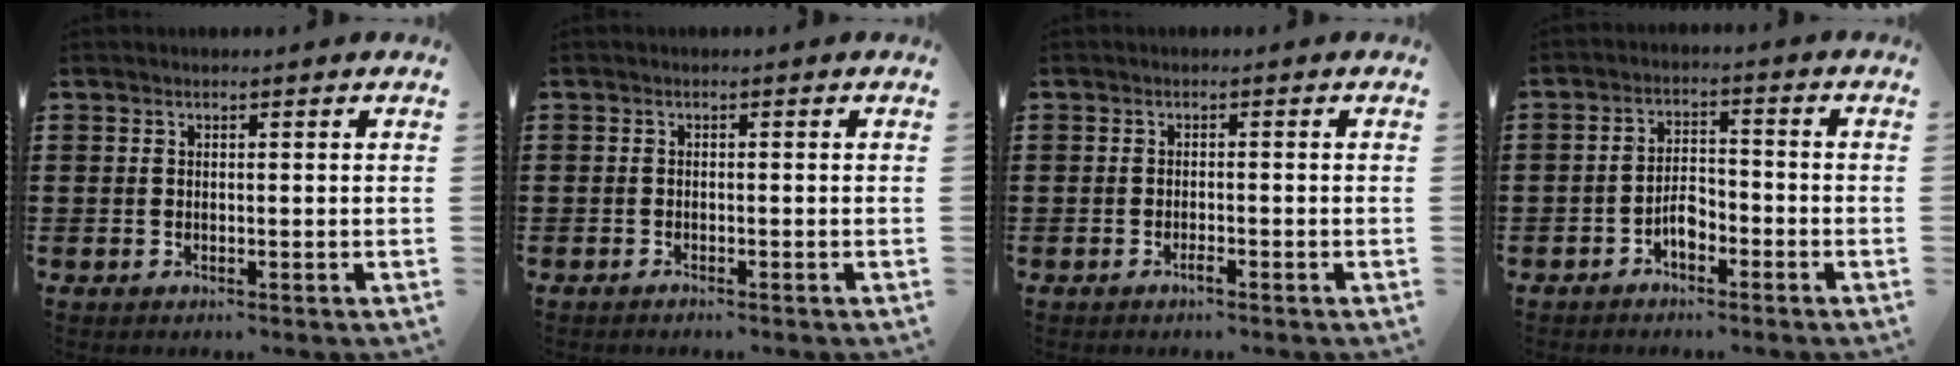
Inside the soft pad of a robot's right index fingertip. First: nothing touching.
{"total": 0.7, "force": [-0.7, 0.1, 0.2], "torque": [-0.005, -0.002, -0.014]}
{"total": 1.3, "force": [-0.9, 0.1, 0.9], "torque": [-0.017, -0.003, -0.016]}
{"total": 3.9, "force": [-2.1, 1.9, 2.6], "torque": [-0.055, 0.004, -0.043]}